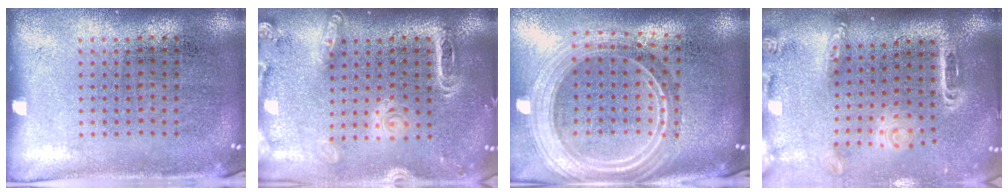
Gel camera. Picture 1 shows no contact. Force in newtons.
{"total": 2.0, "press": 1.8, "slide": 0.8}
{"total": 2.7, "press": 2.2, "slide": 1.4}
{"total": 2.7, "press": 1.9, "slide": 1.8}